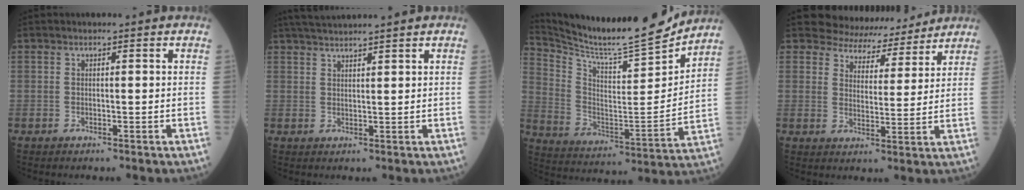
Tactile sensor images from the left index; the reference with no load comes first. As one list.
[{"total": 6.6, "force": [5.9, -0.8, 2.7], "torque": [-0.049, 0.028, 0.102]}, {"total": 19.2, "force": [18.2, 0.1, 6.3], "torque": [-0.136, -0.054, 0.293]}, {"total": 8.8, "force": [8.3, 2.8, 0.4], "torque": [-0.005, 0.003, 0.110]}]